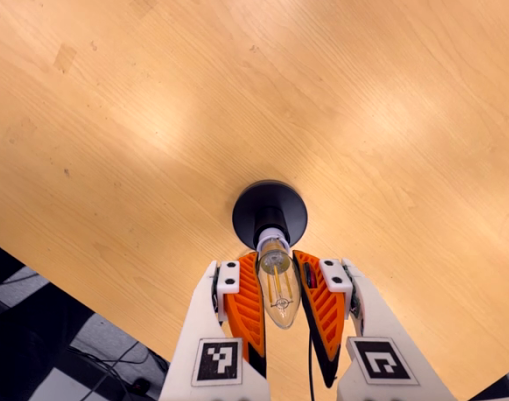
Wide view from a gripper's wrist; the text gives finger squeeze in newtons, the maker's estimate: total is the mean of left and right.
{"total": 20.1, "left": 19.5, "right": 20.7}